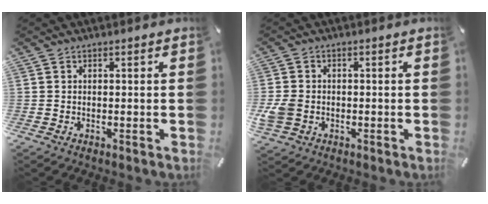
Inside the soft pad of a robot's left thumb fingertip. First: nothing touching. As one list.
[{"total": 4.9, "force": [-1.1, 4.0, 2.5], "torque": [-0.062, 0.003, -0.021]}]